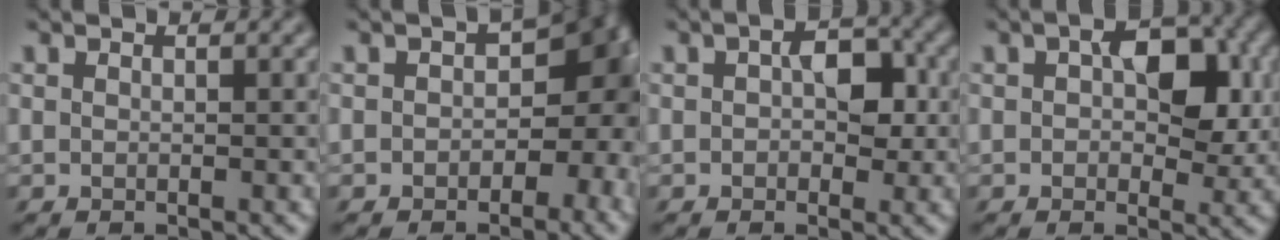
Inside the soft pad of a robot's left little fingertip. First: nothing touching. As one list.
[{"total": 13.2, "force": [-2.2, 9.1, 9.3], "torque": [-0.102, -0.027, -0.042]}, {"total": 4.8, "force": [0.0, 3.1, 3.7], "torque": [-0.058, 0.004, -0.001]}, {"total": 7.5, "force": [0.9, 4.4, 5.9], "torque": [-0.099, 0.001, 0.014]}]